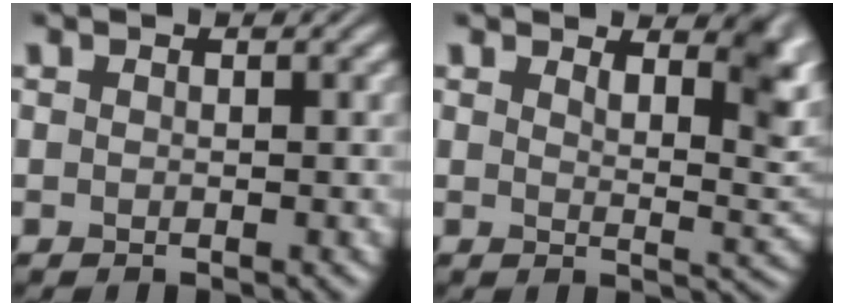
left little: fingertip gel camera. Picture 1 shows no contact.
{"total": 5.0, "force": [3.2, 1.7, 3.5], "torque": [-0.038, -0.004, 0.046]}